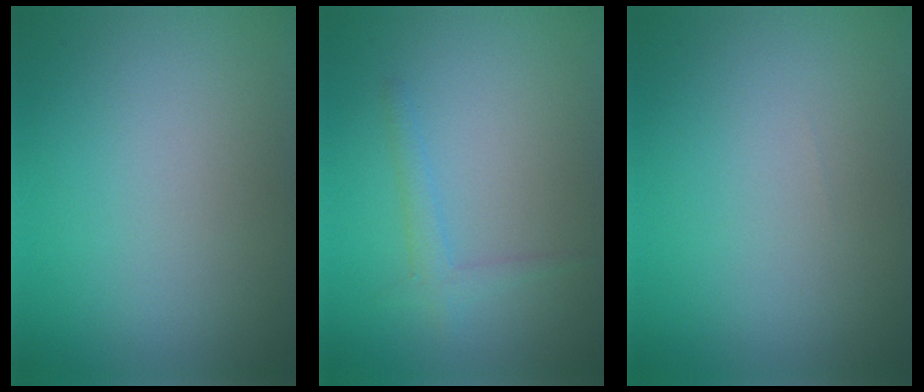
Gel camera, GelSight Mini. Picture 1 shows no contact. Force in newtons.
{"total": 1.5, "press": 1.5, "slide": 0.1}
{"total": 0.0}